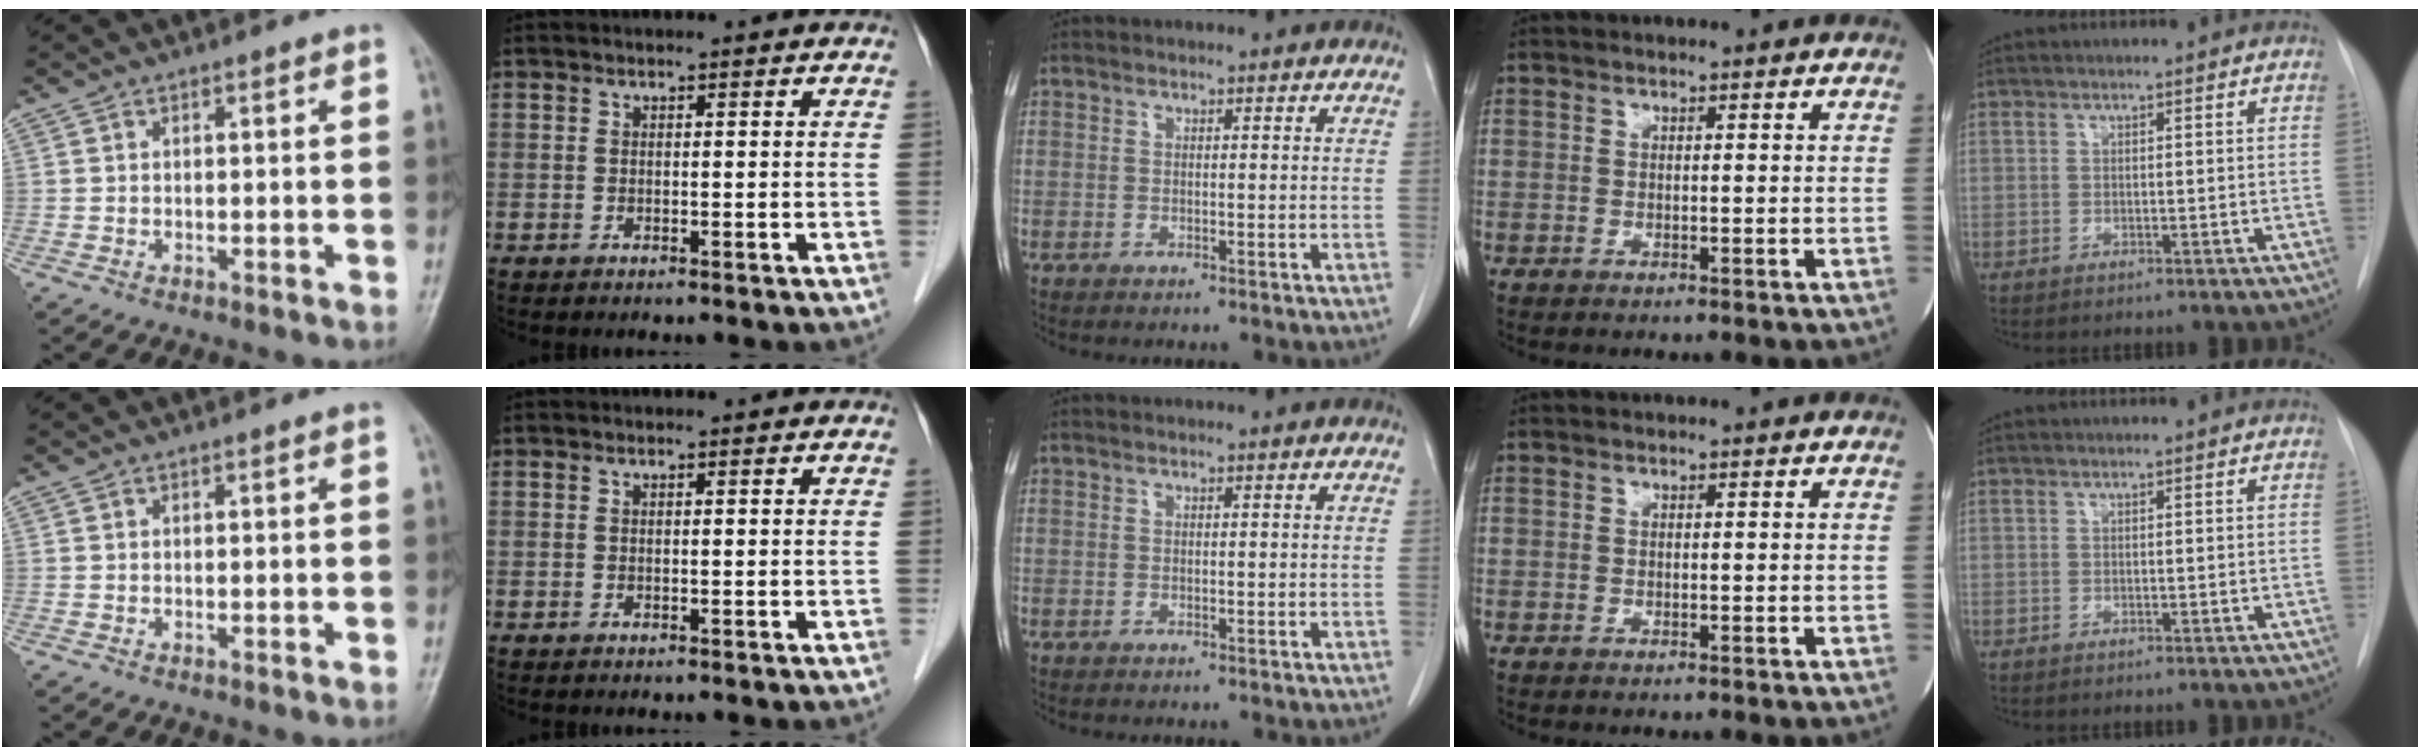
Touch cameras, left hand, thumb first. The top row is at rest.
{}